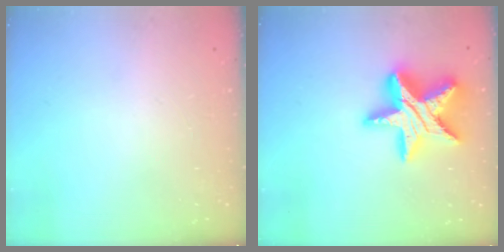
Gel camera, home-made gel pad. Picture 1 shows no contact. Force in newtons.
{"total": 21.8, "press": 21.7, "slide": 1.8}